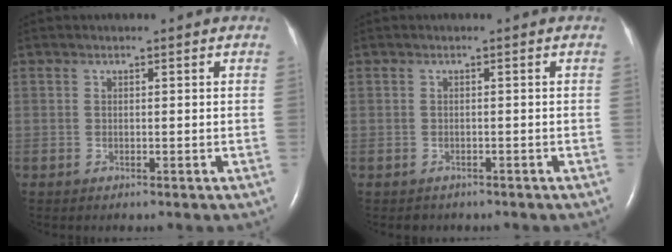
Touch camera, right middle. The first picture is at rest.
{"total": 1.1, "force": [-0.9, 0.6, 0.3], "torque": [-0.011, -0.001, -0.008]}